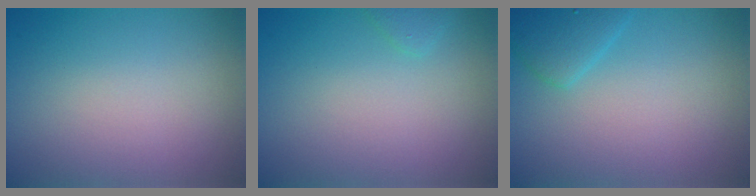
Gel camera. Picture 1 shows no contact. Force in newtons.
{"total": 1.6, "press": 1.6, "slide": 0.2}
{"total": 2.1, "press": 2.1, "slide": 0.2}